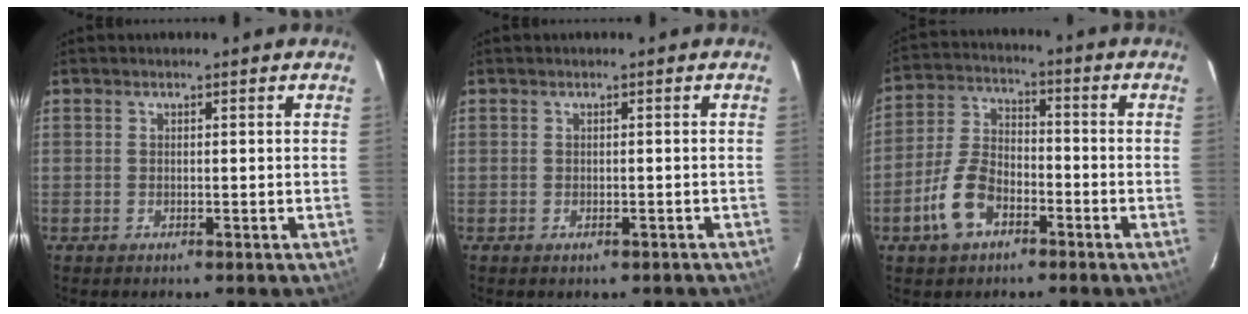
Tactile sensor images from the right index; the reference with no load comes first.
{"total": 1.7, "force": [-1.2, 0.9, 0.7], "torque": [-0.013, -0.005, -0.011]}
{"total": 9.8, "force": [-5.0, 5.9, 6.0], "torque": [-0.135, 0.017, -0.092]}